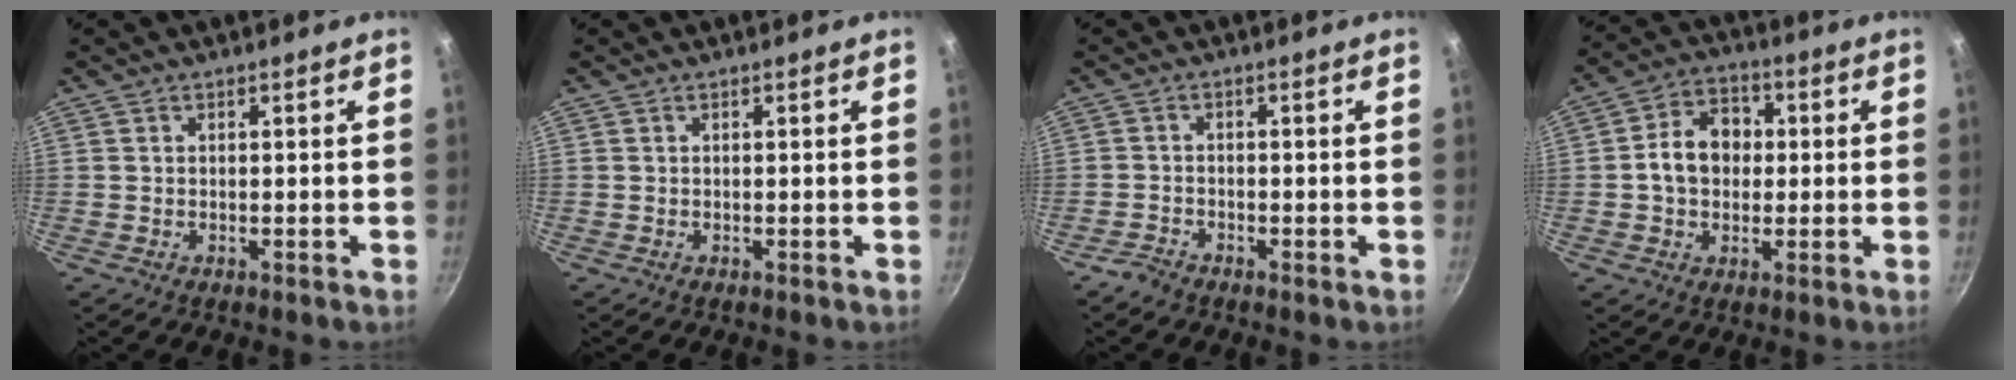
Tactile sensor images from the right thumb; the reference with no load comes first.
{"total": 0.0}
{"total": 2.2, "force": [-1.9, 0.8, 0.6], "torque": [-0.018, 0.013, -0.039]}
{"total": 9.9, "force": [0.4, 7.7, 6.2], "torque": [-0.071, 0.020, -0.007]}